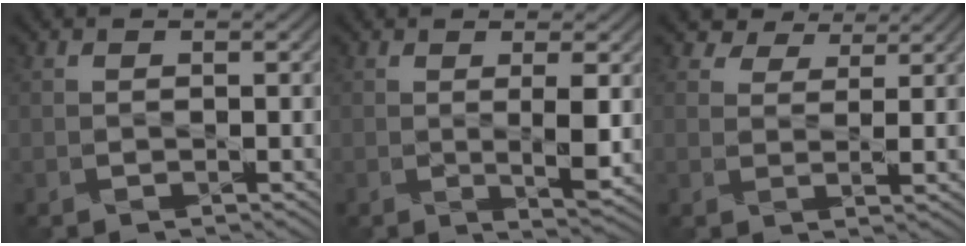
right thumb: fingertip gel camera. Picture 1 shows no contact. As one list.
[{"total": 4.4, "force": [0.3, 0.3, 4.4], "torque": [-0.074, -0.001, 0.011]}, {"total": 4.8, "force": [4.1, 1.9, 1.6], "torque": [-0.030, 0.009, 0.069]}]